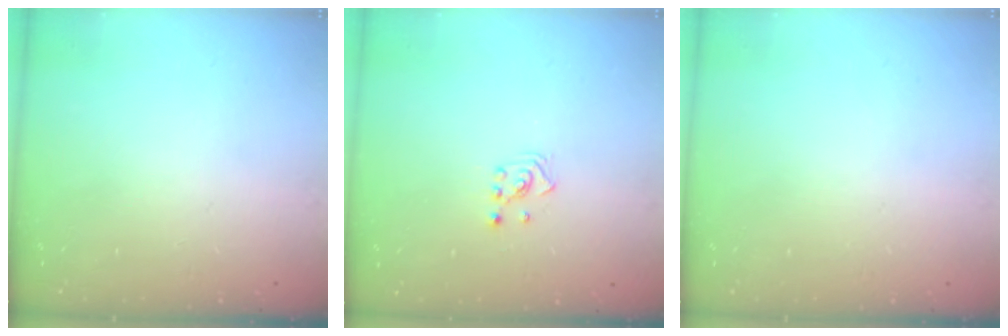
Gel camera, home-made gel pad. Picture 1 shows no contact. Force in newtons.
{"total": 2.1, "press": 2.1, "slide": 0.3}
{"total": 0.0}